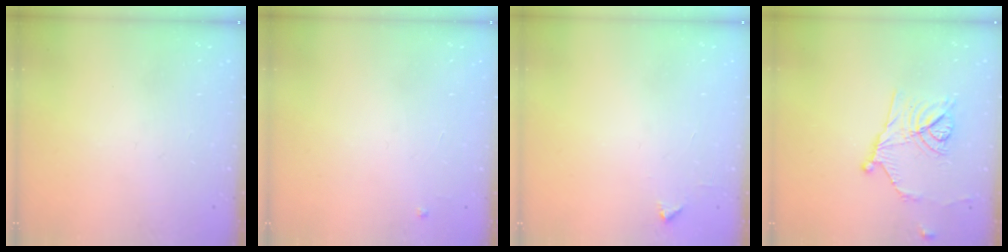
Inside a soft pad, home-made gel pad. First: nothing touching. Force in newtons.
{"total": 2.4, "press": 2.4, "slide": 0.4}
{"total": 2.1, "press": 2.1, "slide": 0.3}
{"total": 13.6, "press": 13.4, "slide": 2.4}